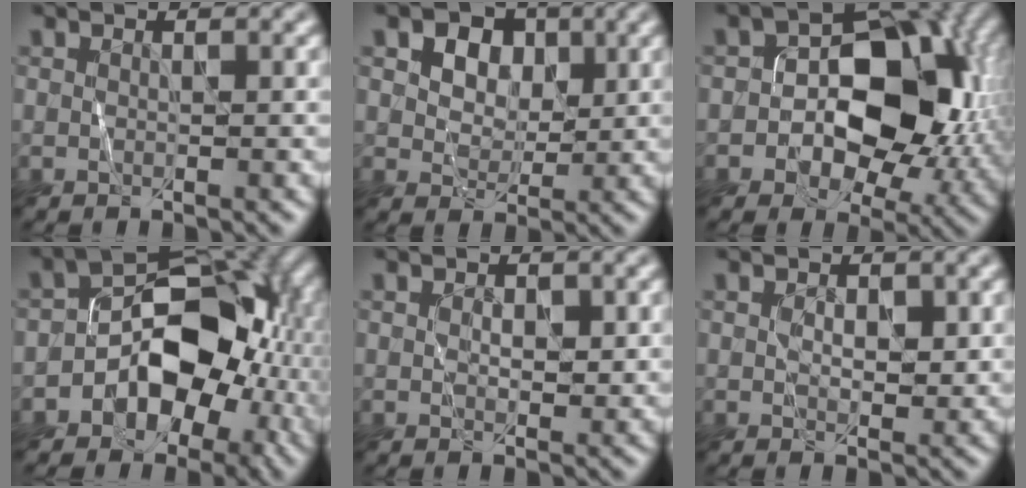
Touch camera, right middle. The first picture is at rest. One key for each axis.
{"total": 6.8, "fx": 3.5, "fy": 4.7, "fz": 3.5, "tx": -0.060, "ty": 0.024, "tz": 0.038}
{"total": 10.0, "fx": -0.8, "fy": 6.5, "fz": 7.5, "tx": -0.084, "ty": 0.022, "tz": -0.017}
{"total": 8.5, "fx": -2.6, "fy": 5.8, "fz": 5.5, "tx": -0.064, "ty": 0.016, "tz": -0.051}
{"total": 1.2, "fx": 0.5, "fy": 0.8, "fz": 0.7, "tx": -0.011, "ty": 0.002, "tz": 0.012}
{"total": 1.5, "fx": 0.6, "fy": 1.1, "fz": 0.9, "tx": -0.014, "ty": 0.001, "tz": 0.014}